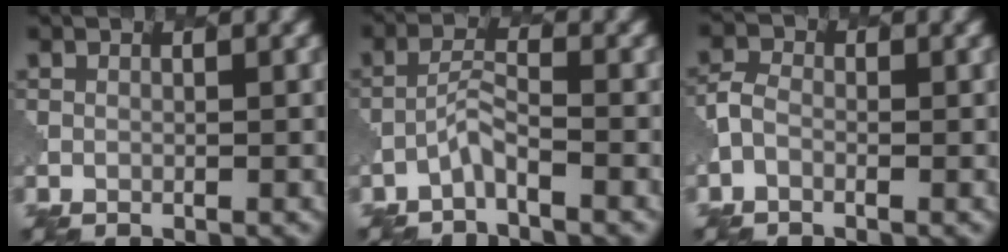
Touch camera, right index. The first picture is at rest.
{"total": 1.9, "force": [-1.5, 0.1, 1.1], "torque": [-0.024, 0.007, -0.037]}
{"total": 1.4, "force": [-0.8, 0.9, 0.7], "torque": [-0.020, 0.002, -0.026]}